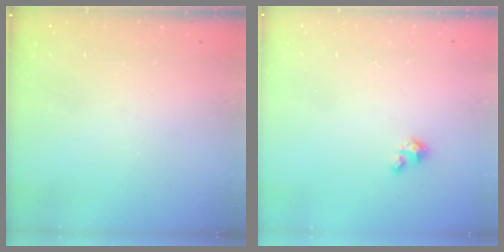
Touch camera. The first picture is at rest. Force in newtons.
{"total": 2.7, "press": 2.7, "slide": 0.2}